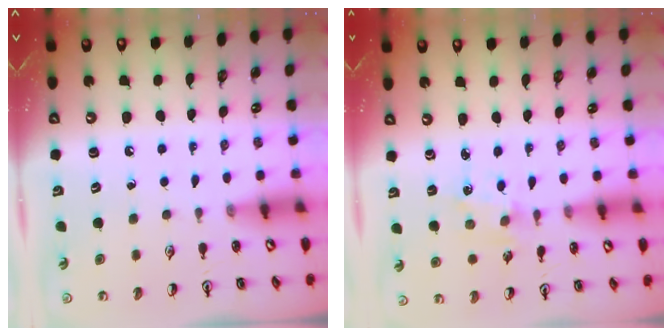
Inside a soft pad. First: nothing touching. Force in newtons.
{"total": 1.1, "press": 1.1, "slide": 0.2}